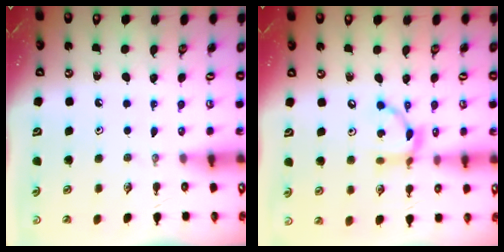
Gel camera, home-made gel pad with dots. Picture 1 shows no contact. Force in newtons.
{"total": 11.3, "press": 11.3, "slide": 0.8}